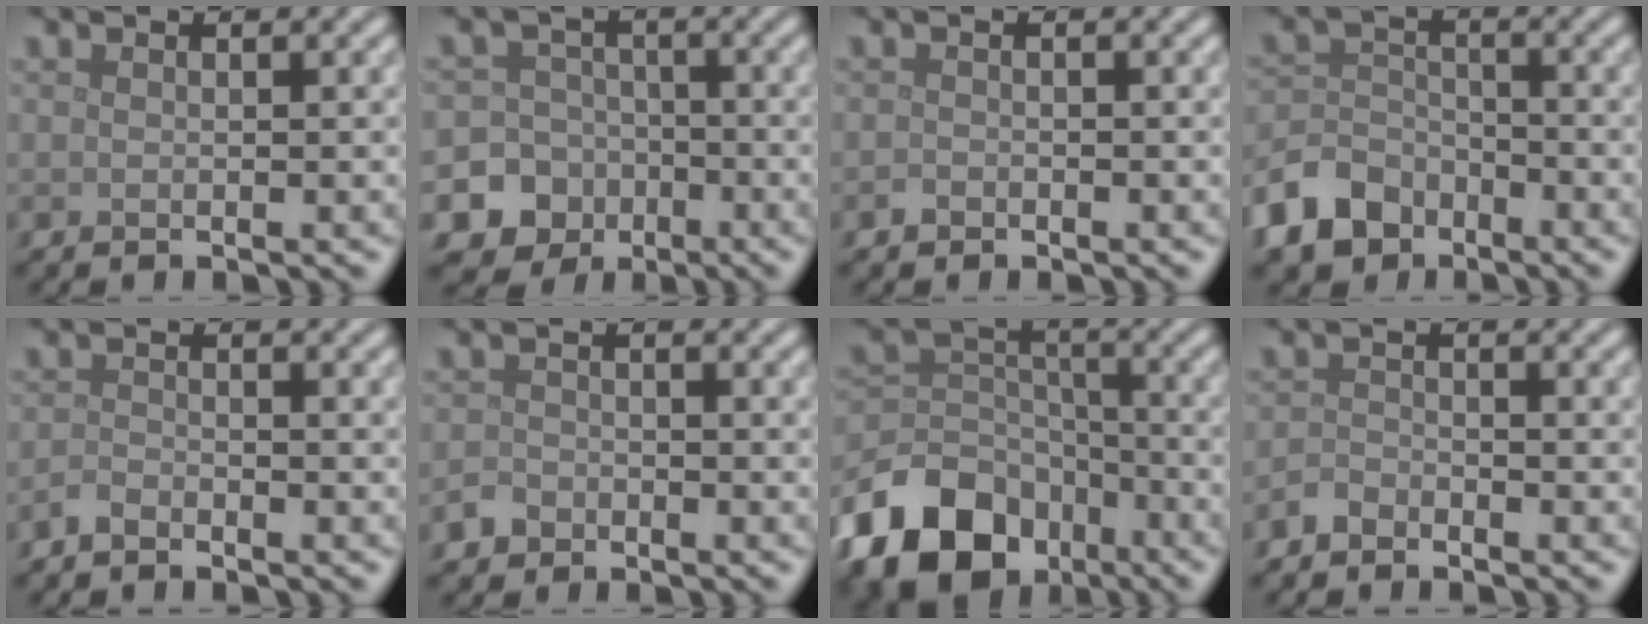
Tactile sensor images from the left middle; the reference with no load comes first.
{"total": 9.8, "force": [-4.5, 8.6, 1.1], "torque": [-0.013, -0.028, -0.095]}
{"total": 0.6, "force": [-0.4, 0.4, 0.1], "torque": [-0.002, -0.003, -0.008]}
{"total": 5.5, "force": [-3.8, 3.6, 1.8], "torque": [-0.036, -0.002, -0.086]}
{"total": 1.1, "force": [-0.9, 0.4, 0.4], "torque": [-0.009, 0.001, -0.022]}
{"total": 1.4, "force": [-1.0, 1.0, 0.3], "torque": [0.000, 0.003, -0.022]}
{"total": 11.5, "force": [-7.0, 7.8, 4.7], "torque": [-0.102, -0.006, -0.136]}
{"total": 1.4, "force": [-1.2, 0.6, 0.4], "torque": [-0.005, 0.004, -0.029]}